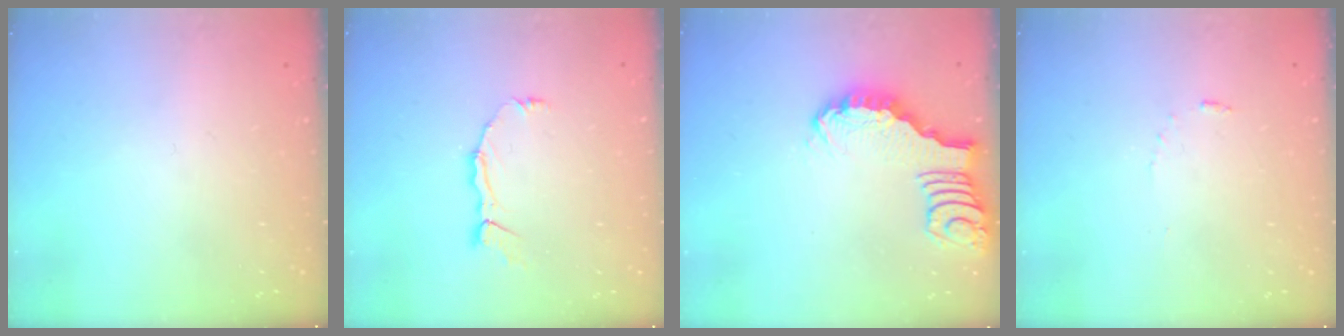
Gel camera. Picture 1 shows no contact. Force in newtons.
{"total": 4.3, "press": 4.3, "slide": 0.2}
{"total": 2.8, "press": 2.7, "slide": 0.4}
{"total": 3.6, "press": 3.6, "slide": 0.4}